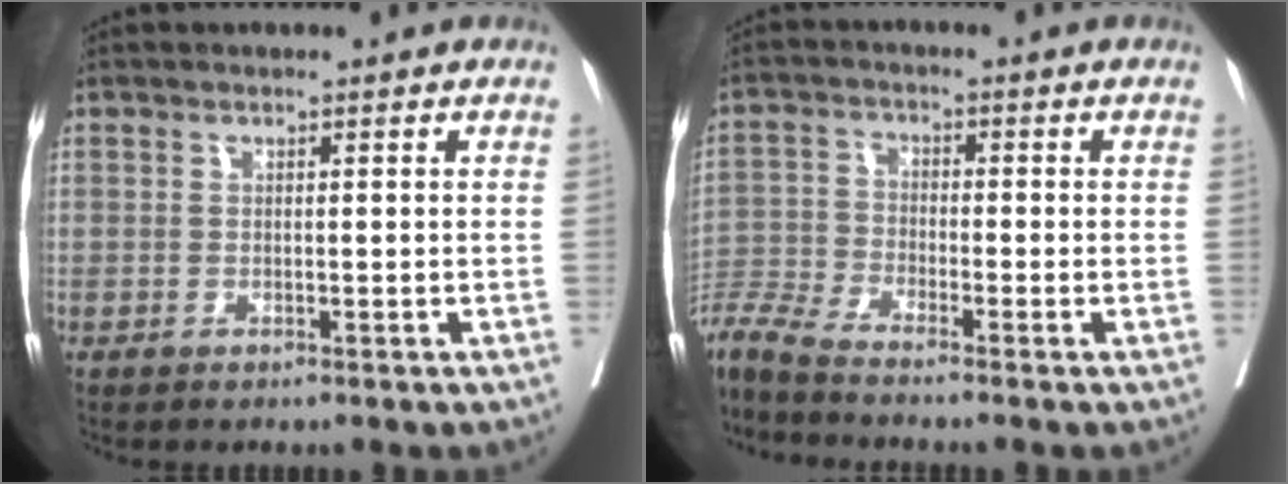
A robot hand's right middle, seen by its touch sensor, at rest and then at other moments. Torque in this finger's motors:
{"motor_torque": [0.73, -1.41, -0.09, 0.00]}